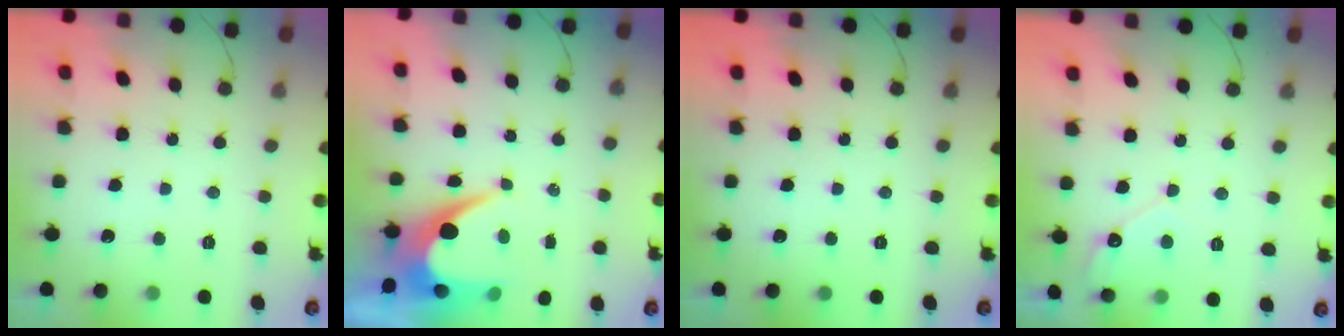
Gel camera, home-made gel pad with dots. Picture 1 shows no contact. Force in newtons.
{"total": 7.9, "press": 7.9, "slide": 0.8}
{"total": 0.0}
{"total": 5.5, "press": 5.5, "slide": 0.5}